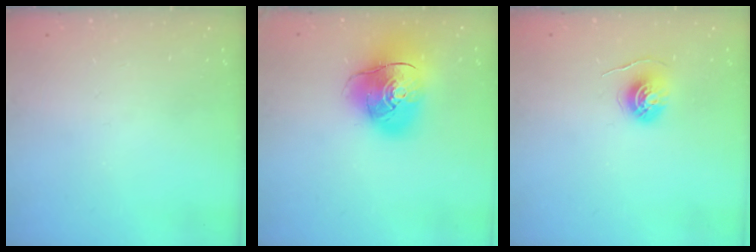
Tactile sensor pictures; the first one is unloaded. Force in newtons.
{"total": 14.8, "press": 14.7, "slide": 2.1}
{"total": 5.7, "press": 5.7, "slide": 0.5}